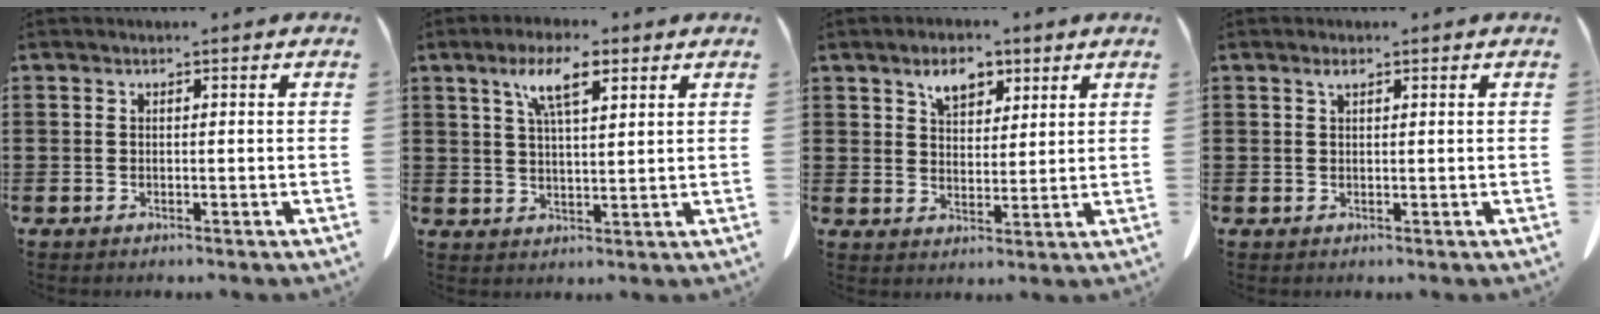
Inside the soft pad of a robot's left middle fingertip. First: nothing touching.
{"total": 7.3, "force": [4.1, 1.9, 5.7], "torque": [-0.115, 0.005, 0.069]}
{"total": 5.2, "force": [3.5, 2.8, 2.6], "torque": [-0.047, 0.005, 0.060]}
{"total": 1.2, "force": [0.6, 0.4, 0.9], "torque": [-0.020, 0.001, 0.011]}